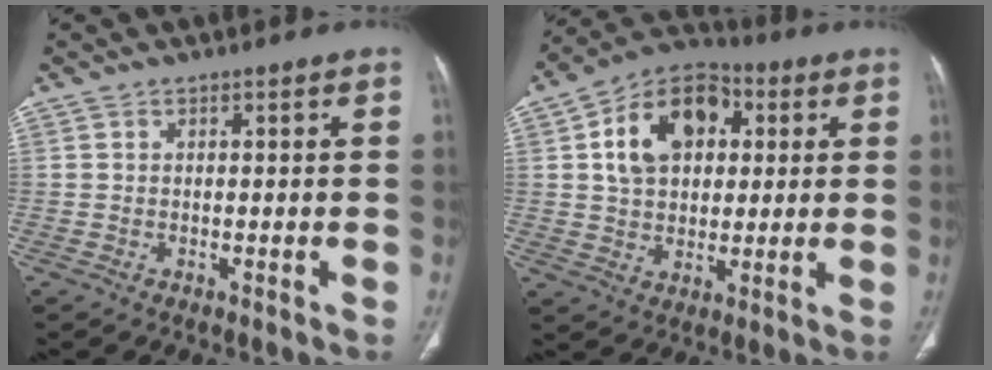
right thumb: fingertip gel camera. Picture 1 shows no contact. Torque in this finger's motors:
{"motor_torque": [0.50, 0.55, 0.26, -0.12, 0.15]}